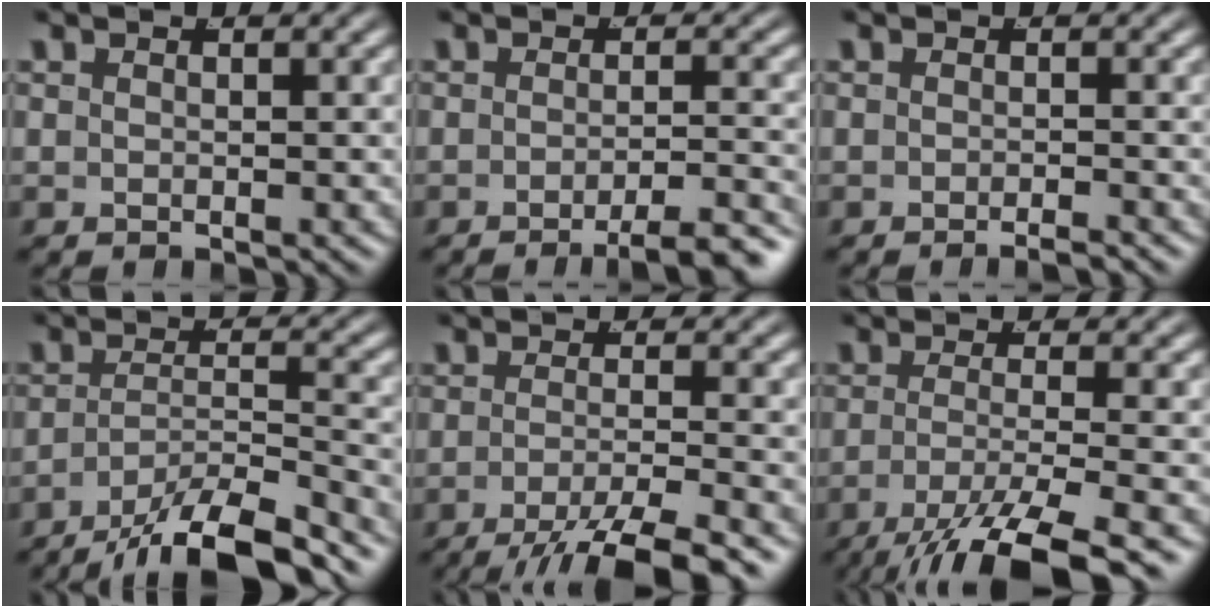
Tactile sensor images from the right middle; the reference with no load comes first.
{"total": 4.8, "force": [-3.9, 0.3, 2.7], "torque": [-0.031, -0.005, -0.063]}
{"total": 1.4, "force": [-1.3, -0.4, 0.5], "torque": [-0.004, 0.001, -0.024]}
{"total": 7.6, "force": [-6.2, 1.7, 4.0], "torque": [-0.045, -0.015, -0.091]}
{"total": 7.4, "force": [-5.1, 1.8, 5.1], "torque": [-0.077, -0.028, -0.065]}
{"total": 8.0, "force": [-4.9, 1.9, 6.1], "torque": [-0.107, -0.038, -0.053]}